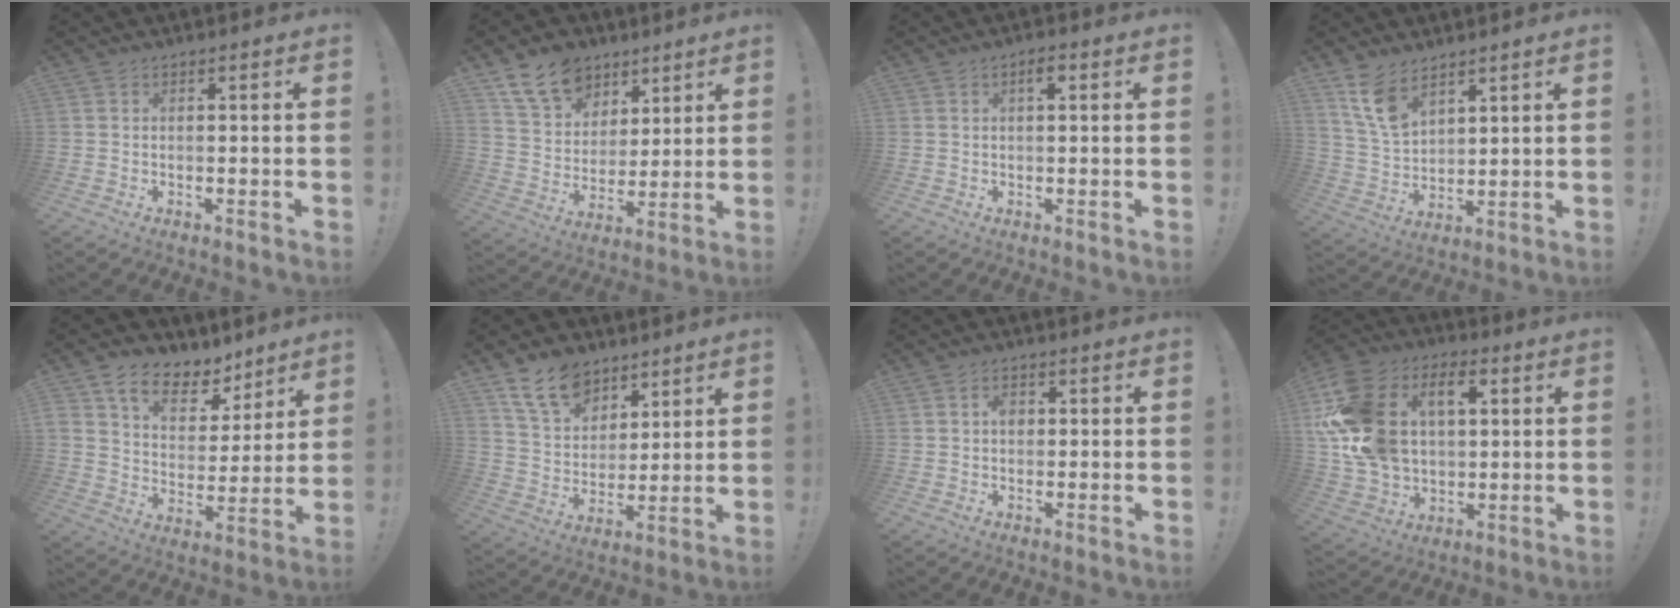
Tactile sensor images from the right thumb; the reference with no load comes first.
{"total": 14.2, "force": [9.0, 10.0, 4.6], "torque": [-0.078, -0.054, 0.175]}
{"total": 2.1, "force": [0.9, 0.7, 1.8], "torque": [-0.033, 0.004, 0.011]}
{"total": 10.0, "force": [7.1, 5.1, 4.9], "torque": [-0.093, -0.036, 0.139]}
{"total": 10.9, "force": [7.7, 6.2, 4.5], "torque": [-0.076, -0.052, 0.146]}
{"total": 13.6, "force": [9.1, 8.8, 5.0], "torque": [-0.089, -0.053, 0.176]}
{"total": 2.4, "force": [-0.1, 1.8, 1.6], "torque": [-0.015, 0.002, -0.007]}
{"total": 23.4, "force": [5.4, 16.5, 15.8], "torque": [-0.293, -0.013, 0.102]}